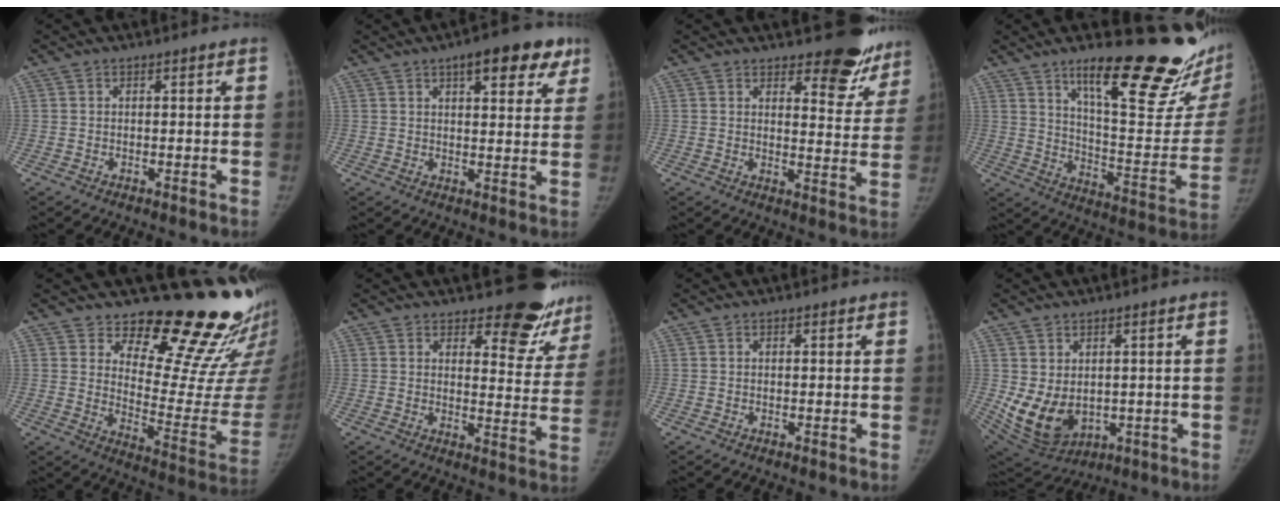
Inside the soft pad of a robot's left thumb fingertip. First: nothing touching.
{"total": 11.6, "force": [6.5, 4.6, 8.4], "torque": [-0.072, -0.014, 0.080]}
{"total": 11.4, "force": [9.3, 4.6, 4.8], "torque": [-0.014, -0.076, 0.104]}
{"total": 27.9, "force": [18.3, 6.9, 19.9], "torque": [-0.244, -0.106, 0.274]}
{"total": 20.6, "force": [17.7, 6.8, 8.1], "torque": [-0.042, -0.171, 0.227]}
{"total": 13.6, "force": [11.7, 5.1, 4.6], "torque": [-0.003, -0.098, 0.126]}
{"total": 0.0}
{"total": 10.6, "force": [-0.1, 7.8, 7.2], "torque": [-0.120, -0.017, 0.029]}